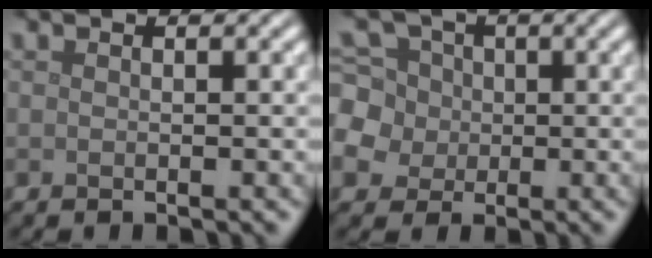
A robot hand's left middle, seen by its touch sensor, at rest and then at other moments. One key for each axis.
{"total": 9.0, "fx": -0.1, "fy": 8.3, "fz": 3.6, "tx": -0.092, "ty": 0.020, "tz": -0.036}